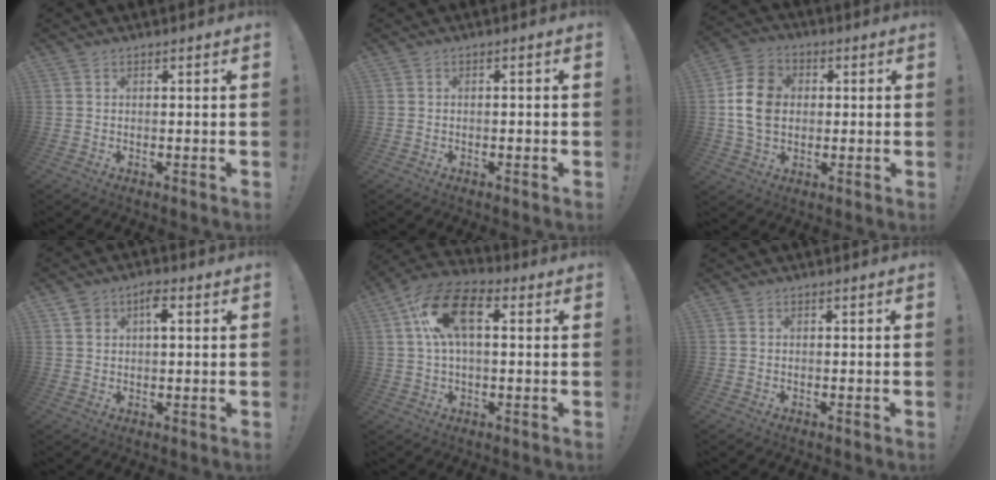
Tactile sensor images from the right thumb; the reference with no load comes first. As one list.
[{"total": 1.1, "force": [-0.8, 0.2, 0.7], "torque": [-0.016, 0.003, -0.013]}, {"total": 12.7, "force": [0.6, 9.9, 7.9], "torque": [-0.132, 0.010, 0.015]}, {"total": 4.5, "force": [1.9, 2.8, 2.9], "torque": [-0.039, 0.000, 0.027]}, {"total": 15.3, "force": [3.8, 8.5, 12.2], "torque": [-0.215, 0.015, 0.072]}, {"total": 0.0}]